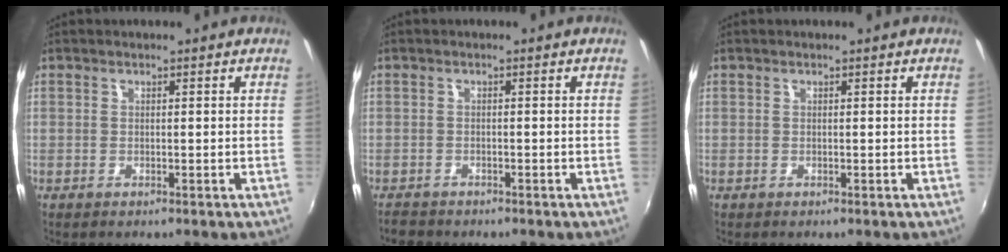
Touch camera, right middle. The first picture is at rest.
{"total": 2.5, "force": [-2.3, 1.0, 0.5], "torque": [-0.019, -0.009, -0.043]}
{"total": 0.0}